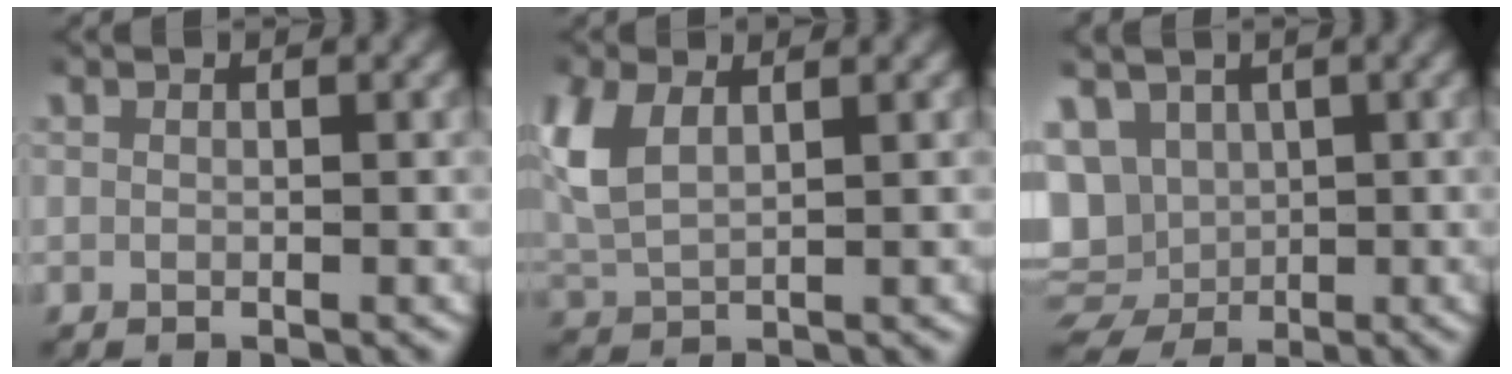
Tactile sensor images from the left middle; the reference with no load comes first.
{"total": 5.5, "force": [1.6, 3.9, 3.5], "torque": [-0.117, -0.005, 0.037]}
{"total": 10.5, "force": [-0.2, 9.9, 3.5], "torque": [-0.125, -0.042, 0.006]}